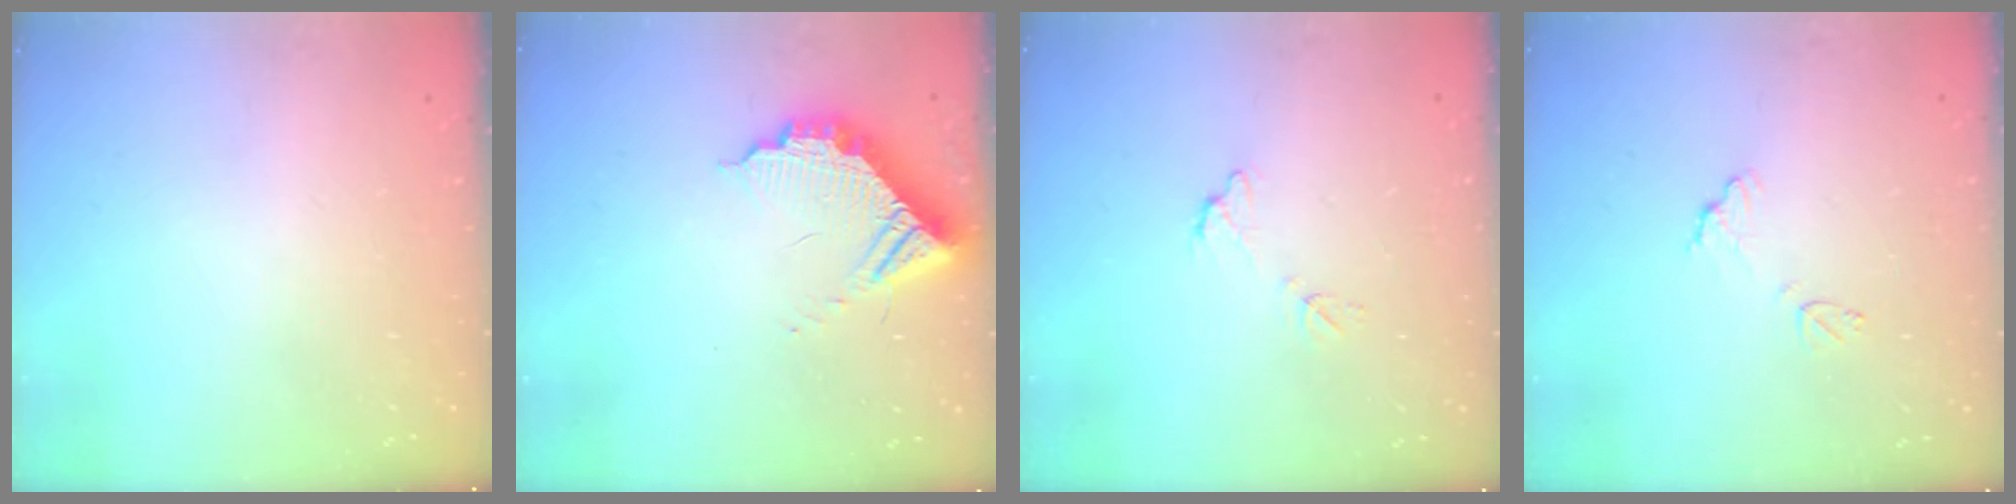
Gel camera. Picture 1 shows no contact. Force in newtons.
{"total": 11.3, "press": 11.2, "slide": 1.3}
{"total": 6.2, "press": 6.2, "slide": 0.4}
{"total": 8.7, "press": 8.6, "slide": 0.6}